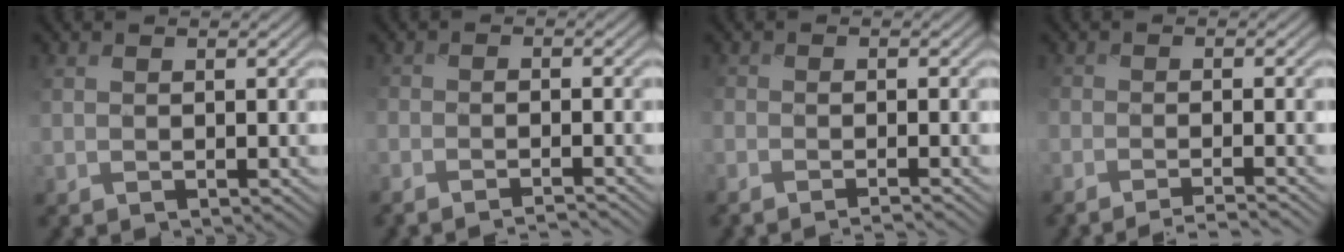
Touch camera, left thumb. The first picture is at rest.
{"total": 4.3, "force": [-3.8, 0.8, 2.0], "torque": [-0.035, -0.003, -0.055]}
{"total": 3.5, "force": [-2.7, 0.8, 2.1], "torque": [-0.026, -0.004, -0.035]}
{"total": 4.3, "force": [-3.5, 0.6, 2.4], "torque": [-0.034, 0.001, -0.058]}